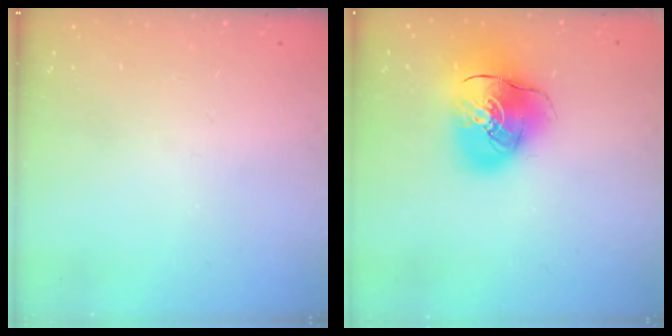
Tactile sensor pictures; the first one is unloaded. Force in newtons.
{"total": 15.9, "press": 15.6, "slide": 2.7}